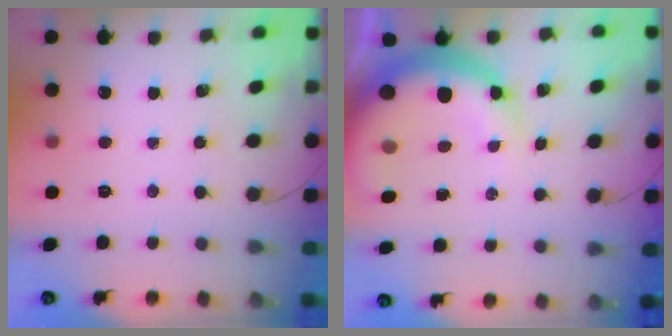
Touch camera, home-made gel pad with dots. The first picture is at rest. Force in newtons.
{"total": 14.5, "press": 14.1, "slide": 3.6}